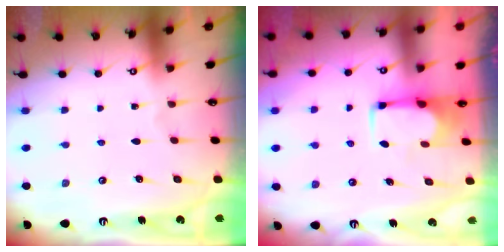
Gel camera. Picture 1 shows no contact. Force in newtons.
{"total": 1.8, "press": 1.6, "slide": 0.8}